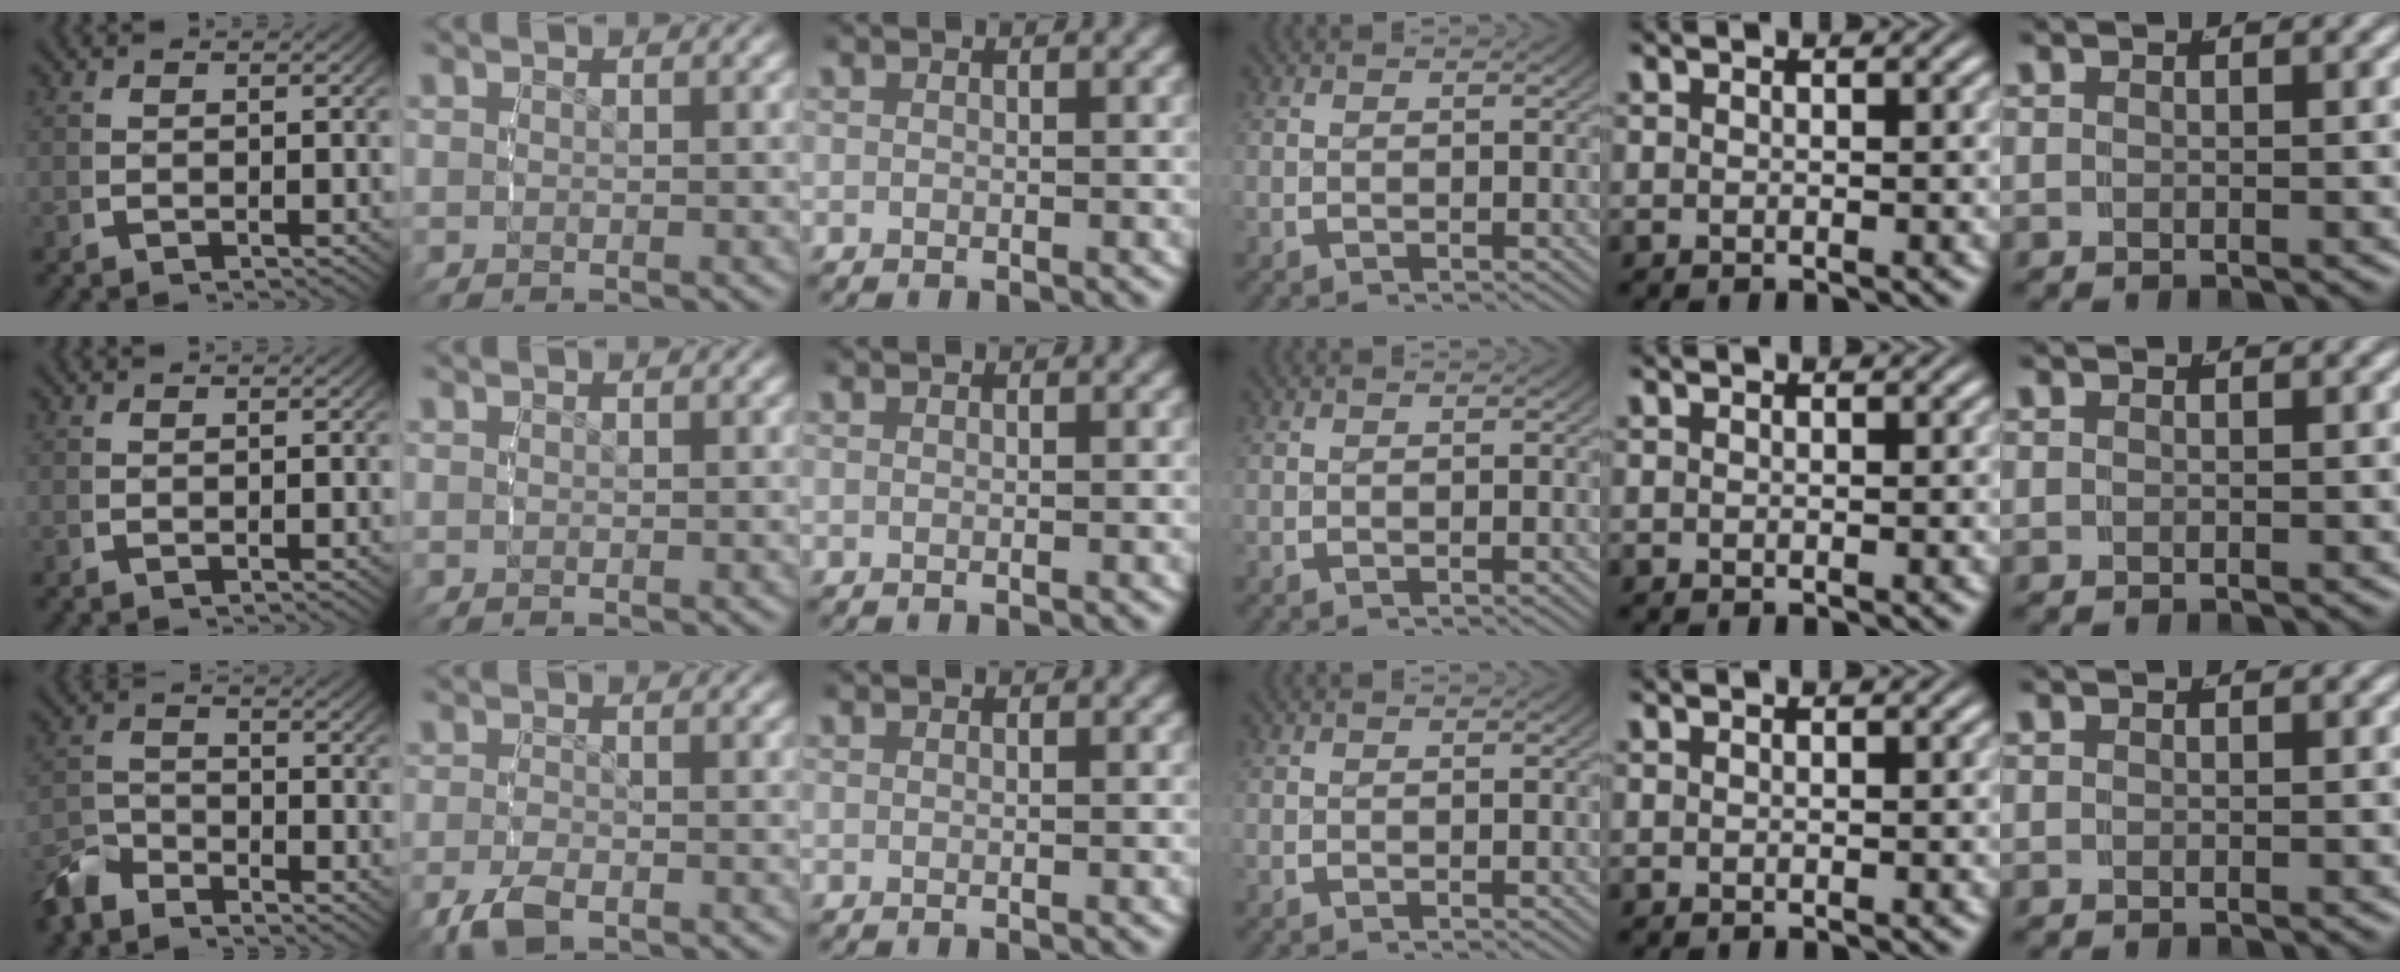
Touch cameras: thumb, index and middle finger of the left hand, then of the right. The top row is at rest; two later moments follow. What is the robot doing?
{"motion": "grasp_and_lifting", "object": "bottle cap"}